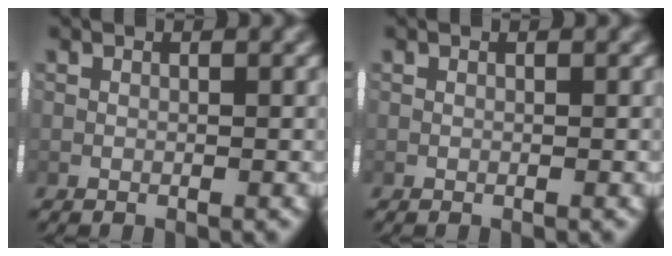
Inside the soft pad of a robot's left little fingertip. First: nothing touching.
{"total": 0.0}